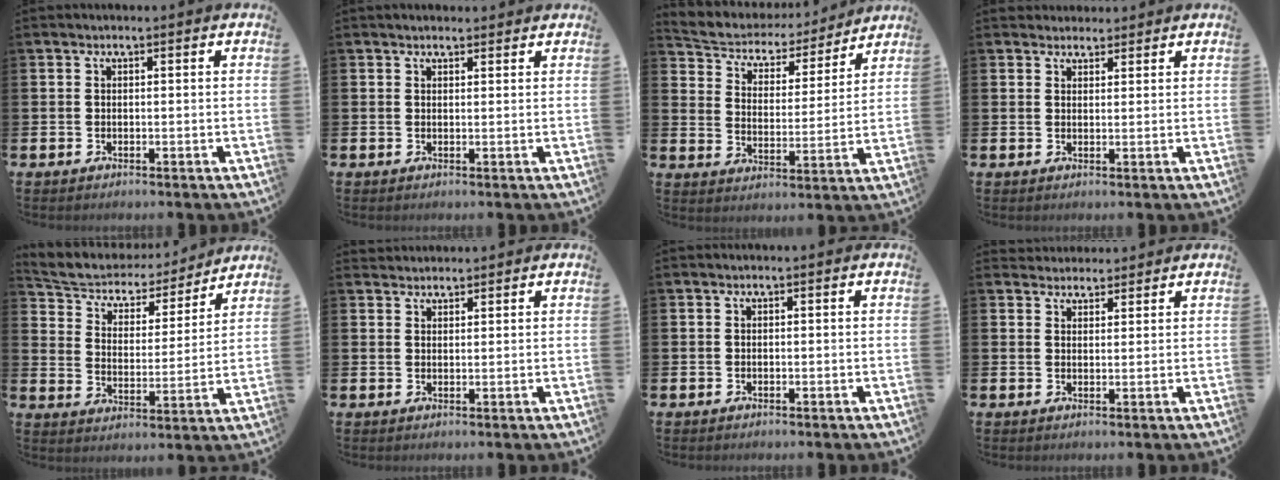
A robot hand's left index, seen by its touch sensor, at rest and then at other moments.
{"total": 1.1, "force": [1.1, 0.4, 0.2], "torque": [0.010, -0.001, 0.017]}
{"total": 4.7, "force": [4.2, 2.2, 0.5], "torque": [-0.038, -0.035, 0.065]}
{"total": 2.5, "force": [2.3, 0.8, -0.2], "torque": [0.013, -0.011, 0.041]}
{"total": 5.4, "force": [4.8, 2.3, 0.8], "torque": [-0.045, -0.039, 0.077]}
{"total": 2.0, "force": [2.0, 0.5, -0.2], "torque": [0.014, -0.009, 0.035]}
{"total": 0.0}
{"total": 2.7, "force": [2.6, 0.8, -0.2], "torque": [0.005, -0.010, 0.047]}